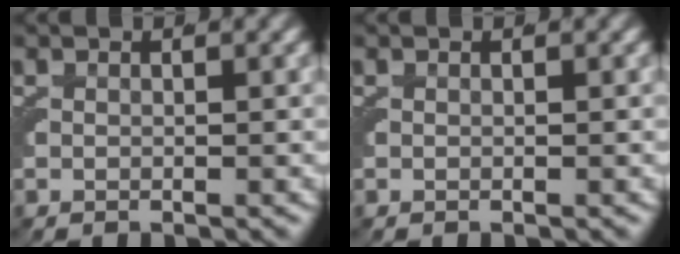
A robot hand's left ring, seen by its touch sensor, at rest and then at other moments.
{"total": 0.0}